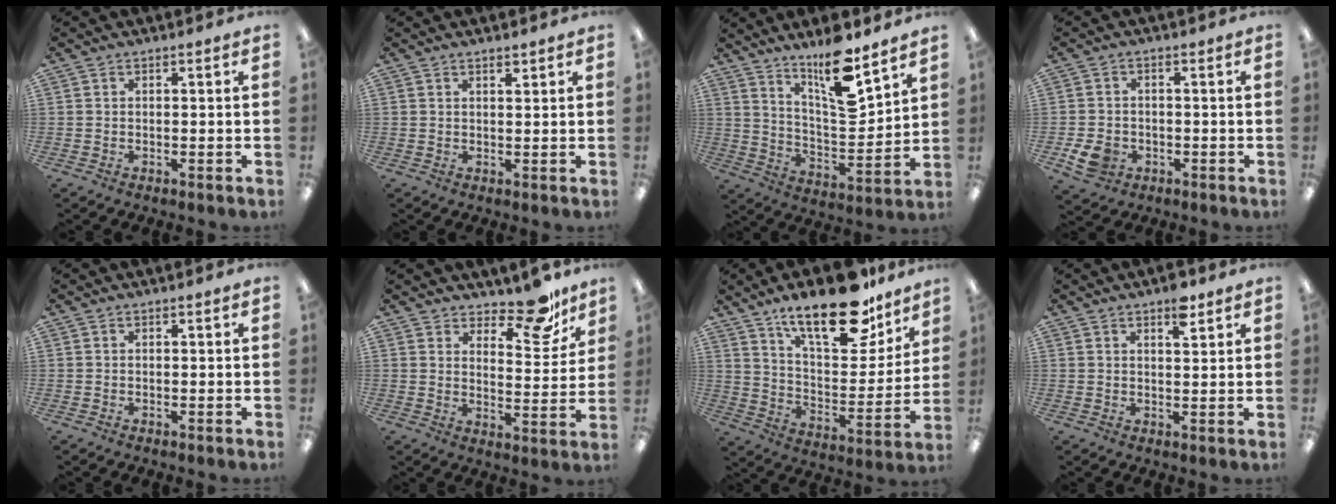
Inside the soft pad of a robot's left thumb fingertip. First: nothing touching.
{"total": 1.6, "force": [1.4, 0.3, 0.6], "torque": [-0.014, -0.001, 0.025]}
{"total": 15.0, "force": [11.3, 3.6, 9.1], "torque": [-0.150, -0.078, 0.188]}
{"total": 5.6, "force": [-2.2, 4.6, 2.5], "torque": [-0.048, 0.008, -0.039]}
{"total": 0.0}
{"total": 12.8, "force": [10.4, 4.9, 5.7], "torque": [-0.064, -0.077, 0.181]}
{"total": 21.8, "force": [15.5, 8.5, 12.8], "torque": [-0.202, -0.095, 0.266]}
{"total": 5.1, "force": [3.4, 1.9, 3.3], "torque": [-0.032, -0.019, 0.051]}